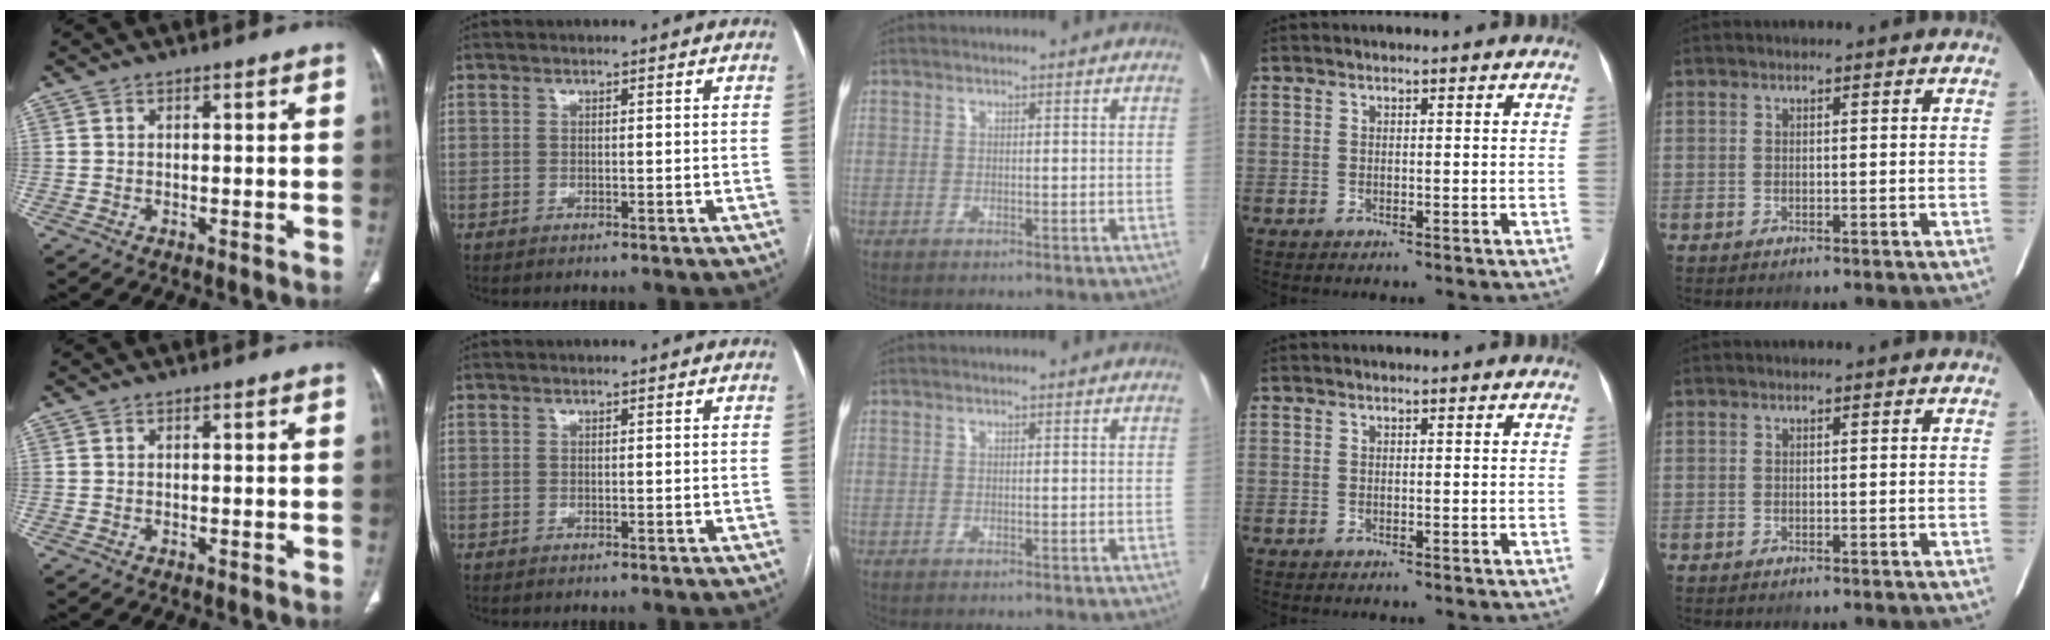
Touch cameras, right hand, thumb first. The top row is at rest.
{}